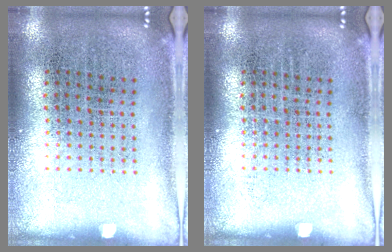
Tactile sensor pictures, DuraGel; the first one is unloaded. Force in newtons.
{"total": 0.0}